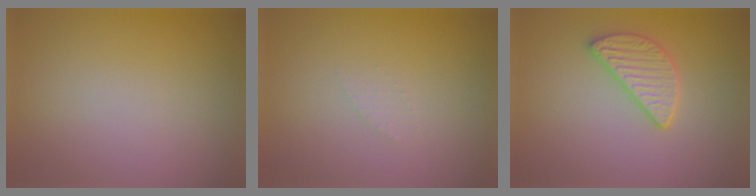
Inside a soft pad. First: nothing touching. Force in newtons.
{"total": 0.7, "press": 0.7, "slide": 0.1}
{"total": 2.9, "press": 2.6, "slide": 1.1}